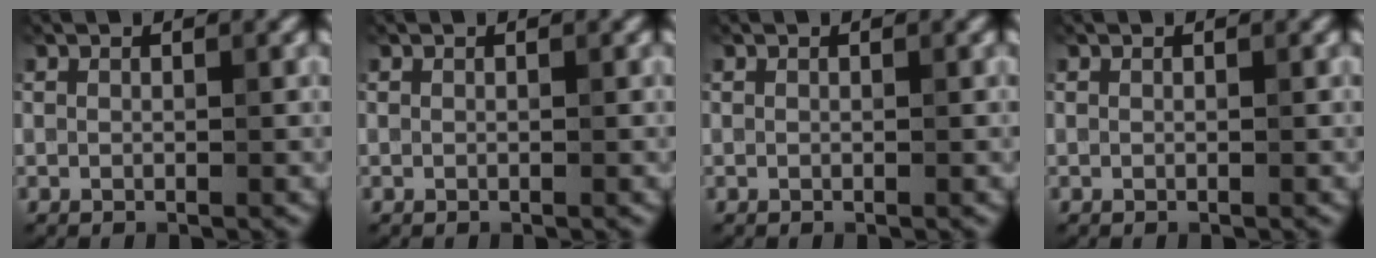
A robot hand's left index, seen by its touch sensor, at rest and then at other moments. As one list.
[{"total": 0.0}, {"total": 0.0}, {"total": 0.0}]